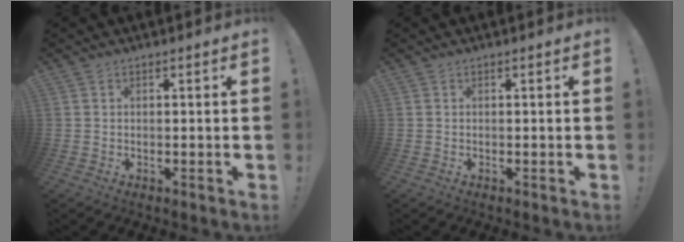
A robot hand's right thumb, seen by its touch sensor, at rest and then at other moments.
{"total": 0.0}